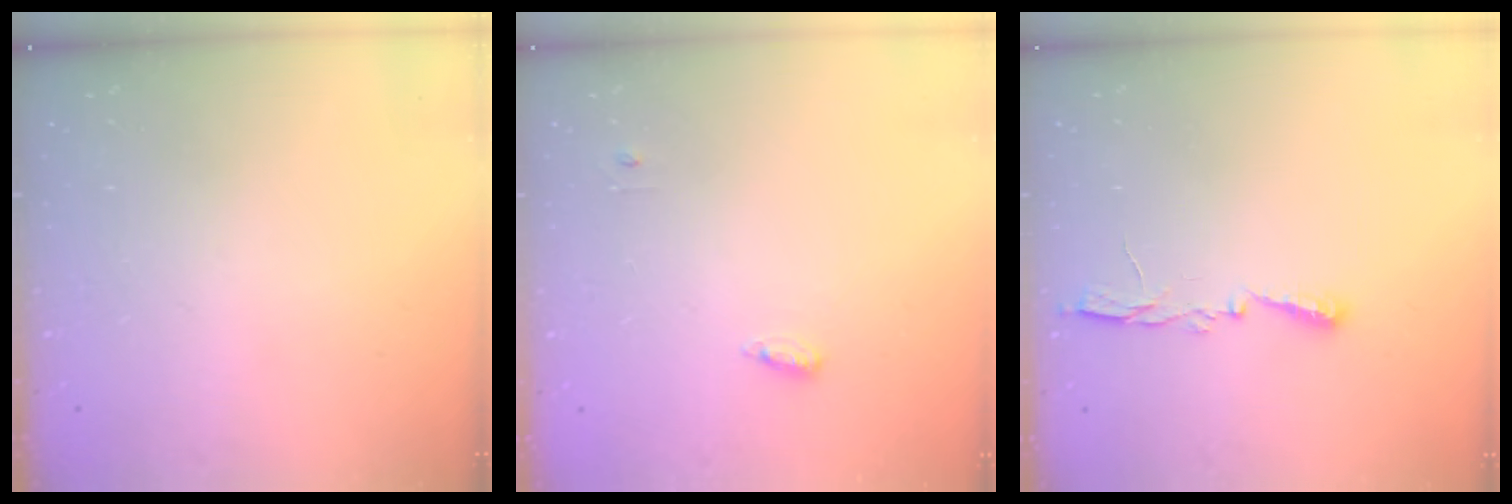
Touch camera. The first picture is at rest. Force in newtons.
{"total": 3.7, "press": 3.6, "slide": 1.0}
{"total": 5.2, "press": 5.1, "slide": 0.8}